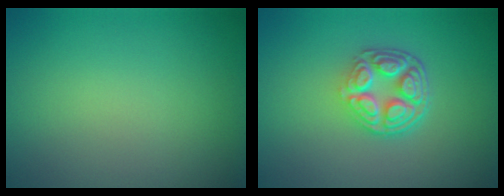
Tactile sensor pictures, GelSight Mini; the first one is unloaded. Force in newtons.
{"total": 5.2, "press": 3.8, "slide": 3.6}